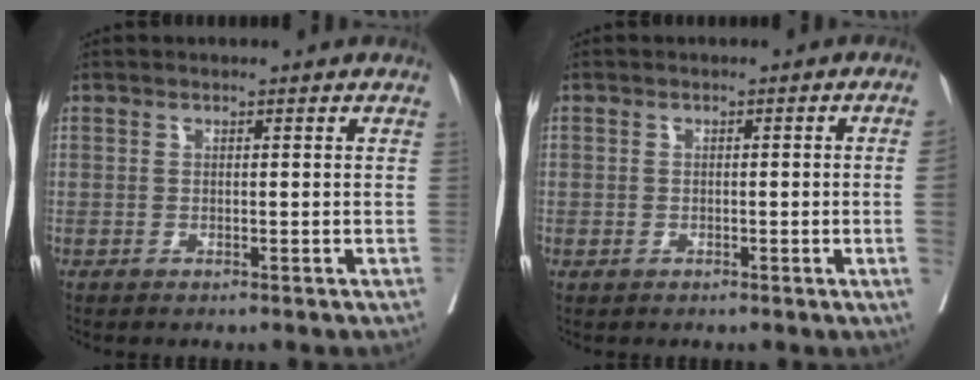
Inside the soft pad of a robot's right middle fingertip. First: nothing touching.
{"total": 1.9, "force": [-0.3, -0.1, 1.9], "torque": [-0.026, 0.005, -0.002]}